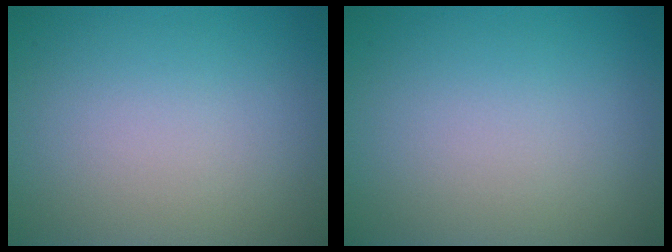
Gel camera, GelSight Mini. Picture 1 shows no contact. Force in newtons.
{"total": 0.0}